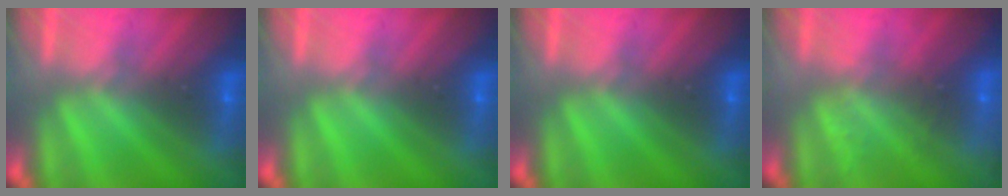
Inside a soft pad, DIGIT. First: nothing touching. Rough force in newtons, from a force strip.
{"total": 0.0}
{"total": 0.0}
{"total": 2.2}